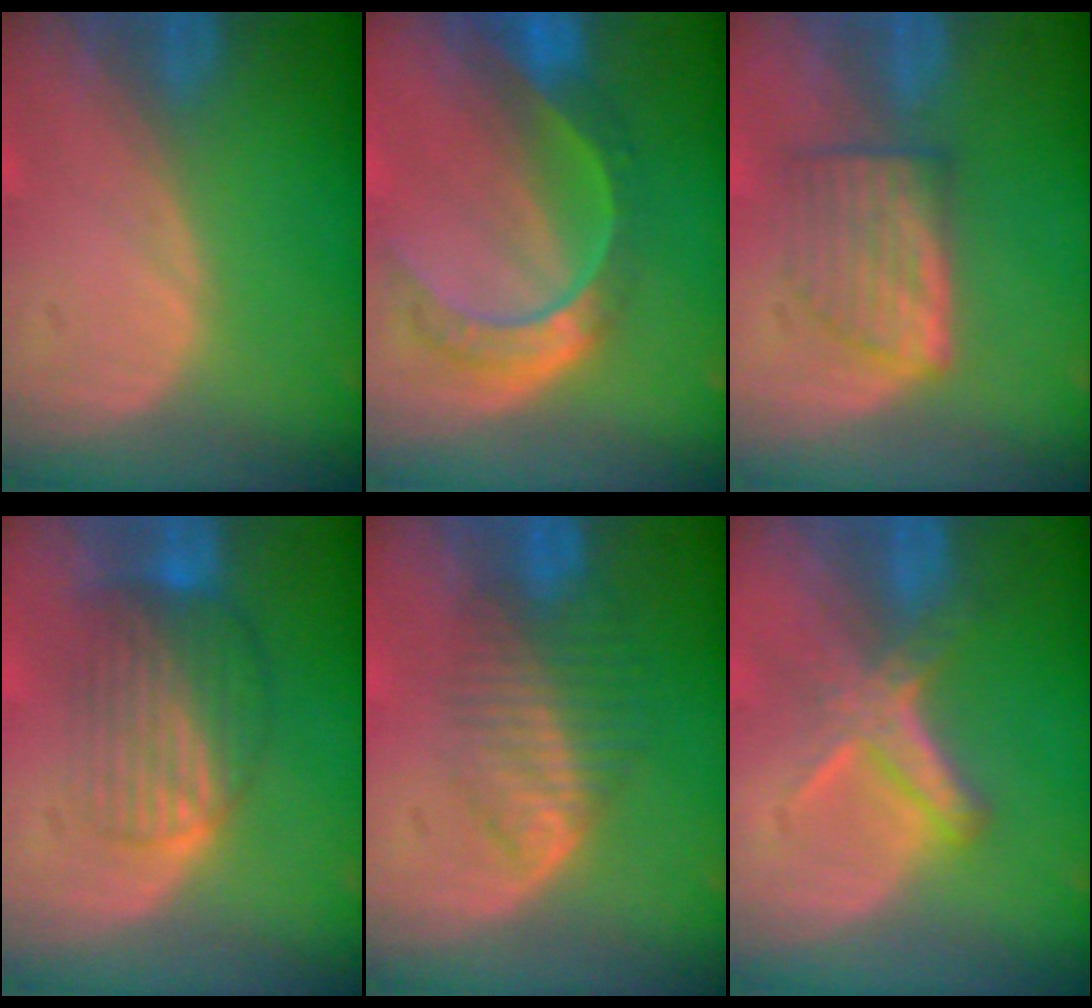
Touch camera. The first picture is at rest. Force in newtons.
{"total": 8.3, "press": 6.9, "slide": 4.6}
{"total": 5.5, "press": 5.5, "slide": 0.4}
{"total": 7.0, "press": 6.5, "slide": 2.5}
{"total": 6.8, "press": 5.8, "slide": 3.5}
{"total": 5.6, "press": 5.1, "slide": 2.3}